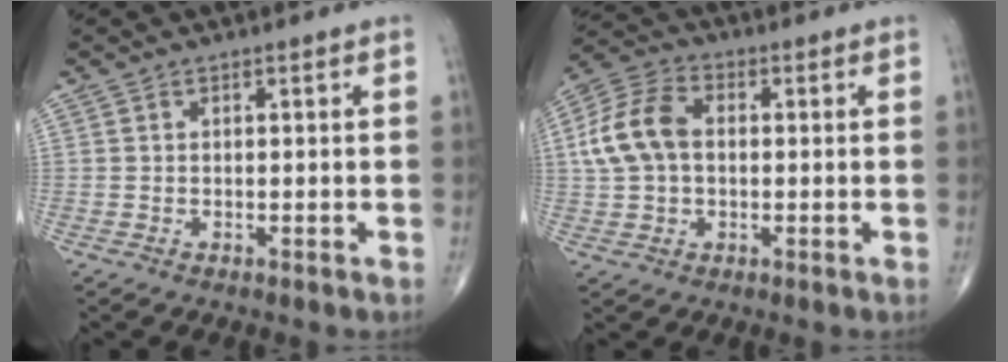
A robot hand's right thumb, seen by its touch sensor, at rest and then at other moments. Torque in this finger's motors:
{"motor_torque": [-0.13, 0.57, 0.09, -0.05, 0.08]}